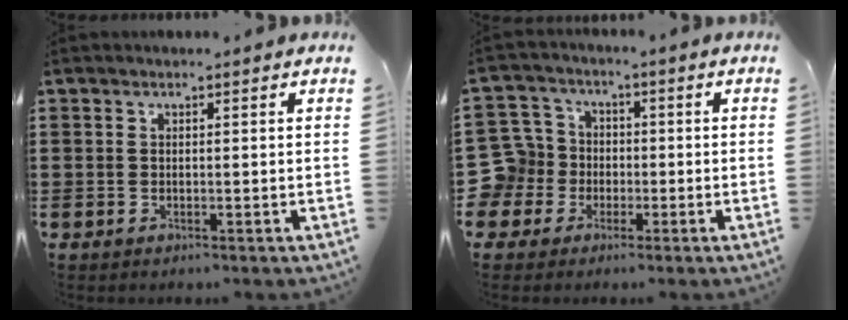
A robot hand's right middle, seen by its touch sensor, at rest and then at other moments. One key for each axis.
{"total": 8.7, "fx": -0.9, "fy": 8.4, "fz": 2.0, "tx": -0.110, "ty": 0.001, "tz": -0.020}